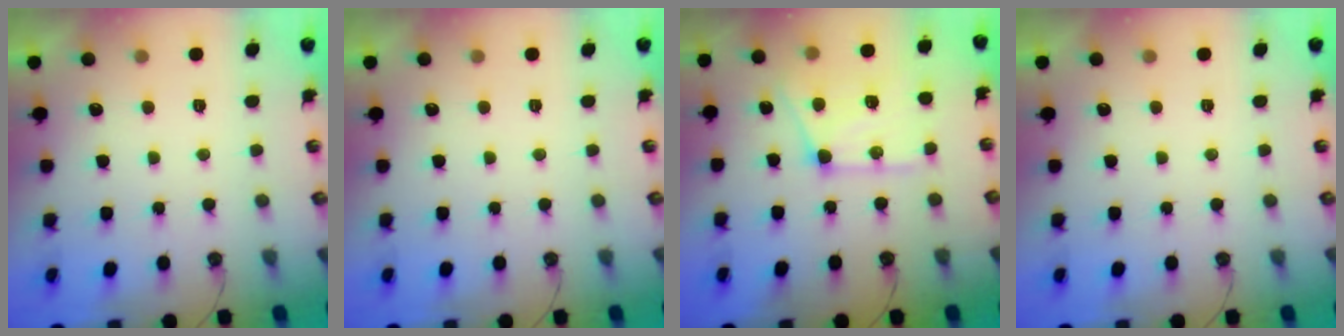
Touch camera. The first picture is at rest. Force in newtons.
{"total": 0.0}
{"total": 17.2, "press": 17.1, "slide": 1.2}
{"total": 0.0}